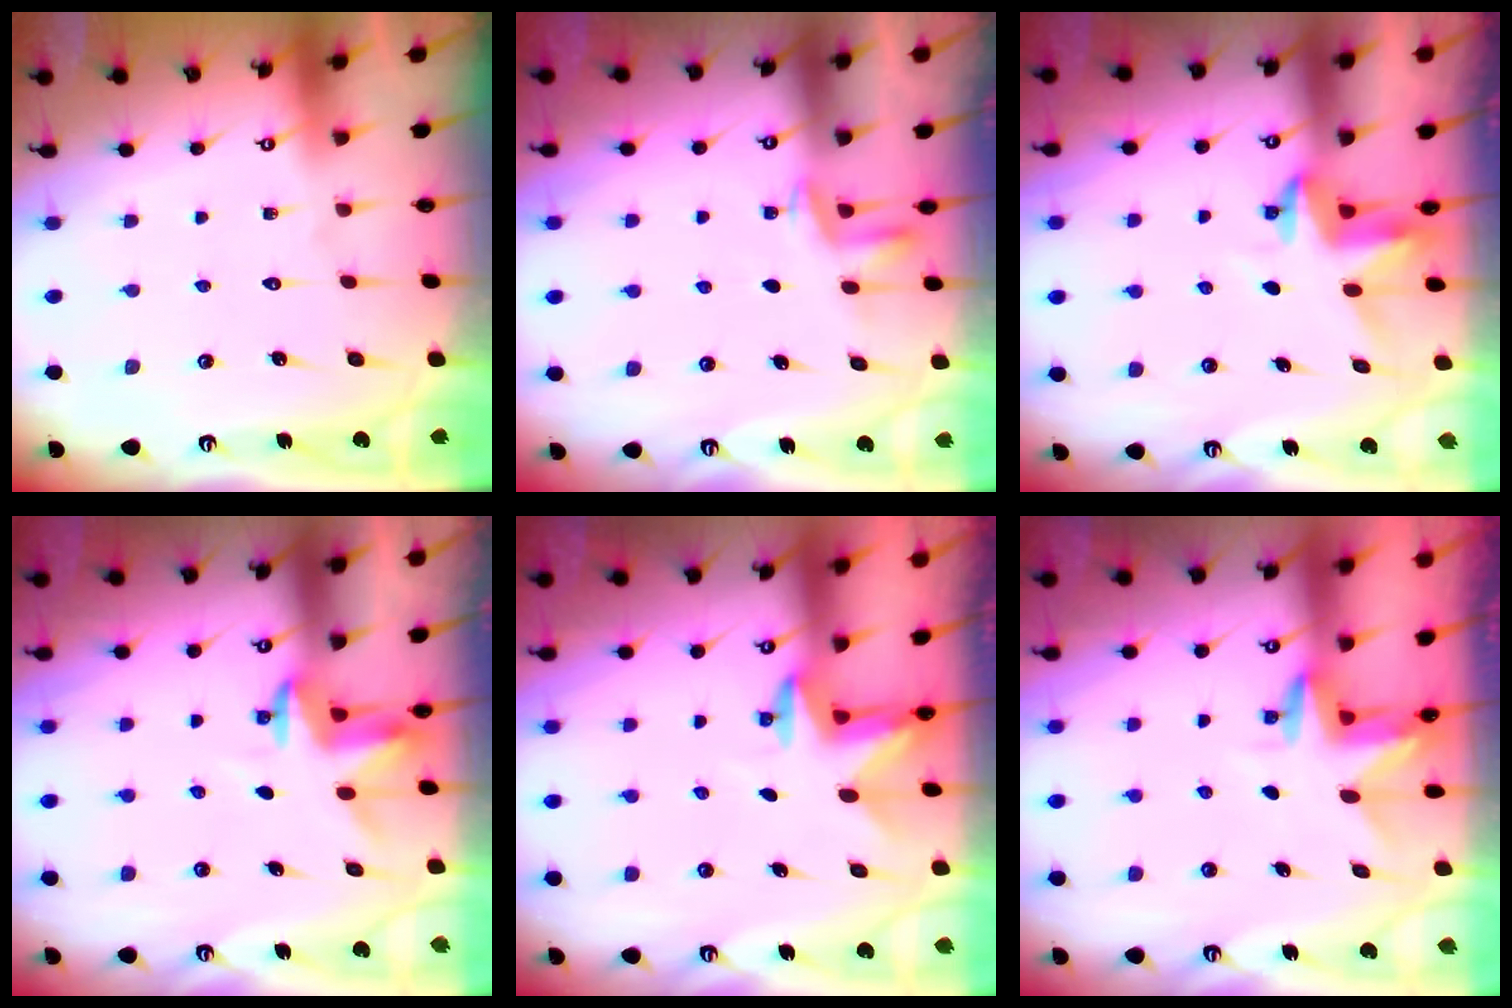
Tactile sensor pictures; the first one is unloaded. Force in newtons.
{"total": 3.2, "press": 3.2, "slide": 0.6}
{"total": 3.8, "press": 3.8, "slide": 0.4}
{"total": 3.7, "press": 3.6, "slide": 0.2}
{"total": 2.7, "press": 2.6, "slide": 0.6}
{"total": 3.1, "press": 3.1, "slide": 0.3}